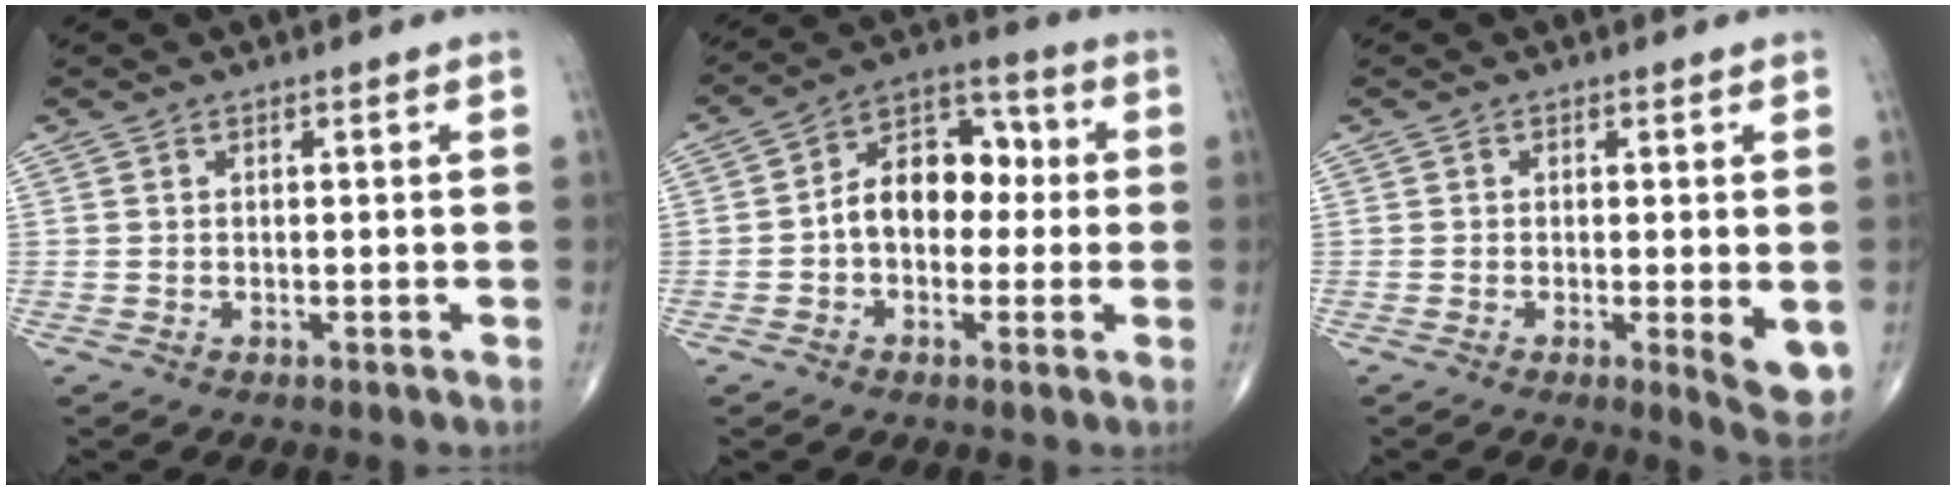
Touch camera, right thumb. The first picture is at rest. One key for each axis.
{"total": 11.0, "fx": -0.2, "fy": 7.4, "fz": 8.2, "tx": -0.101, "ty": 0.038, "tz": -0.016}
{"total": 6.2, "fx": -1.2, "fy": 1.8, "fz": 5.8, "tx": -0.074, "ty": -0.016, "tz": -0.017}